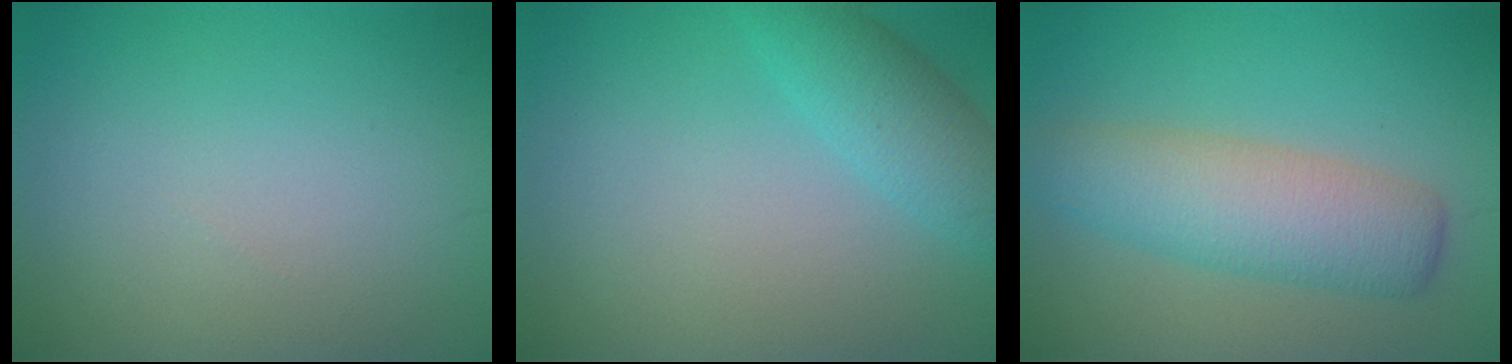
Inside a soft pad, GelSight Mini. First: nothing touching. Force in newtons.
{"total": 3.5, "press": 3.5, "slide": 0.2}
{"total": 5.7, "press": 5.7, "slide": 0.1}